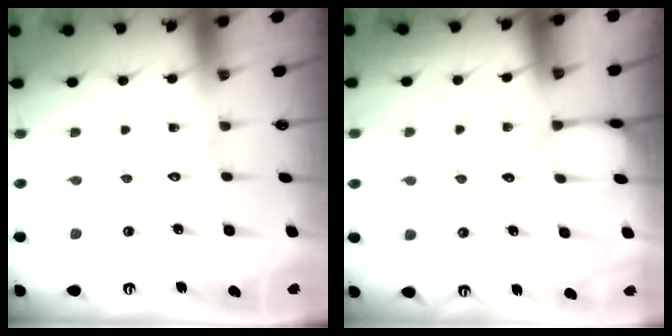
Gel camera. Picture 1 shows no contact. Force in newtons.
{"total": 2.0, "press": 2.0, "slide": 0.3}